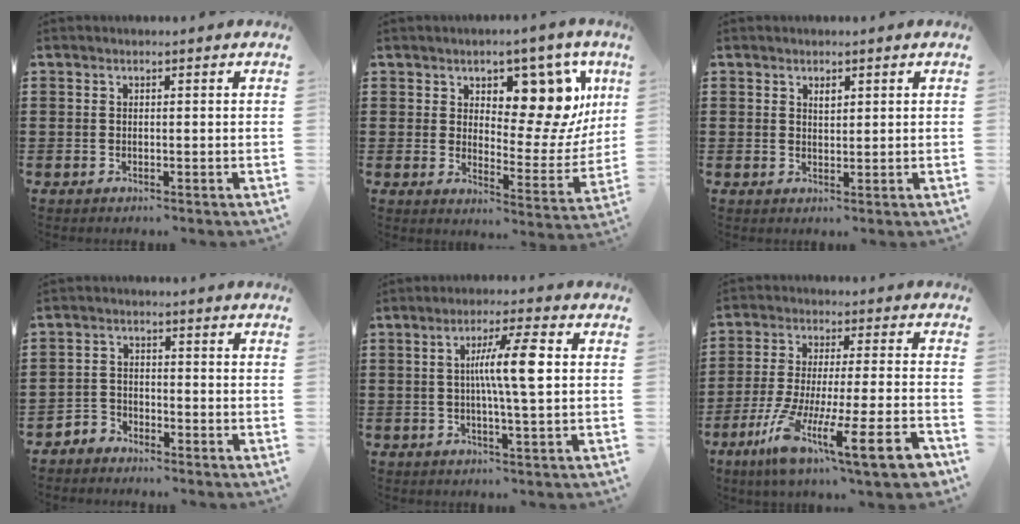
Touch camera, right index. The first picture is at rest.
{"total": 10.1, "force": [5.7, 5.4, 6.4], "torque": [-0.092, -0.037, 0.095]}
{"total": 1.5, "force": [0.9, 0.7, 0.9], "torque": [-0.019, 0.003, 0.017]}
{"total": 2.6, "force": [-2.4, 1.0, 0.0], "torque": [-0.010, 0.004, -0.053]}
{"total": 8.1, "force": [0.9, 0.3, 8.0], "torque": [-0.149, 0.000, 0.006]}
{"total": 15.8, "force": [-9.6, 1.8, 12.4], "torque": [-0.222, 0.018, -0.162]}